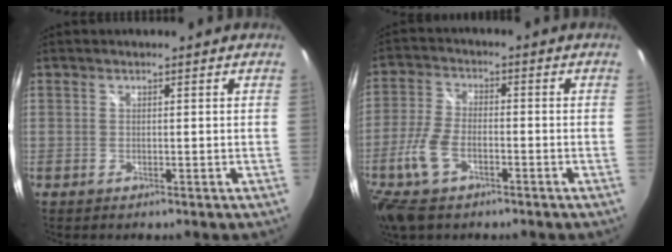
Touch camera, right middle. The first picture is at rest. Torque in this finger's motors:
{"motor_torque": [1.18, -0.95, 0.22, 0.10]}